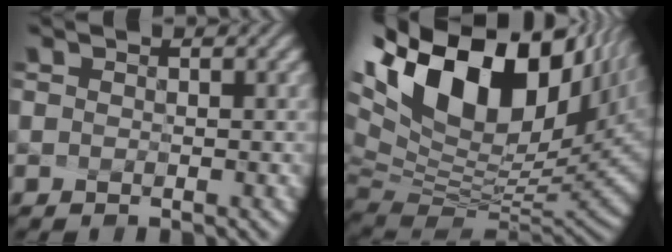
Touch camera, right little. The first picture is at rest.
{"total": 17.9, "force": [6.9, 9.6, 13.4], "torque": [-0.257, 0.015, 0.149]}